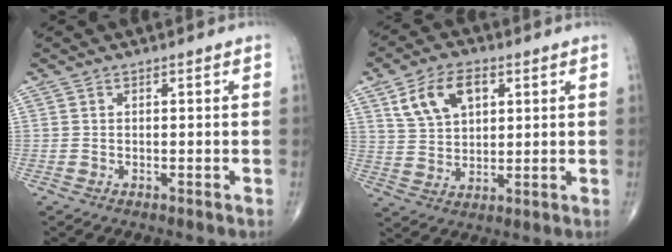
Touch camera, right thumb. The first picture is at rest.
{"total": 10.0, "force": [4.2, 6.1, 6.7], "torque": [-0.105, -0.006, 0.081]}